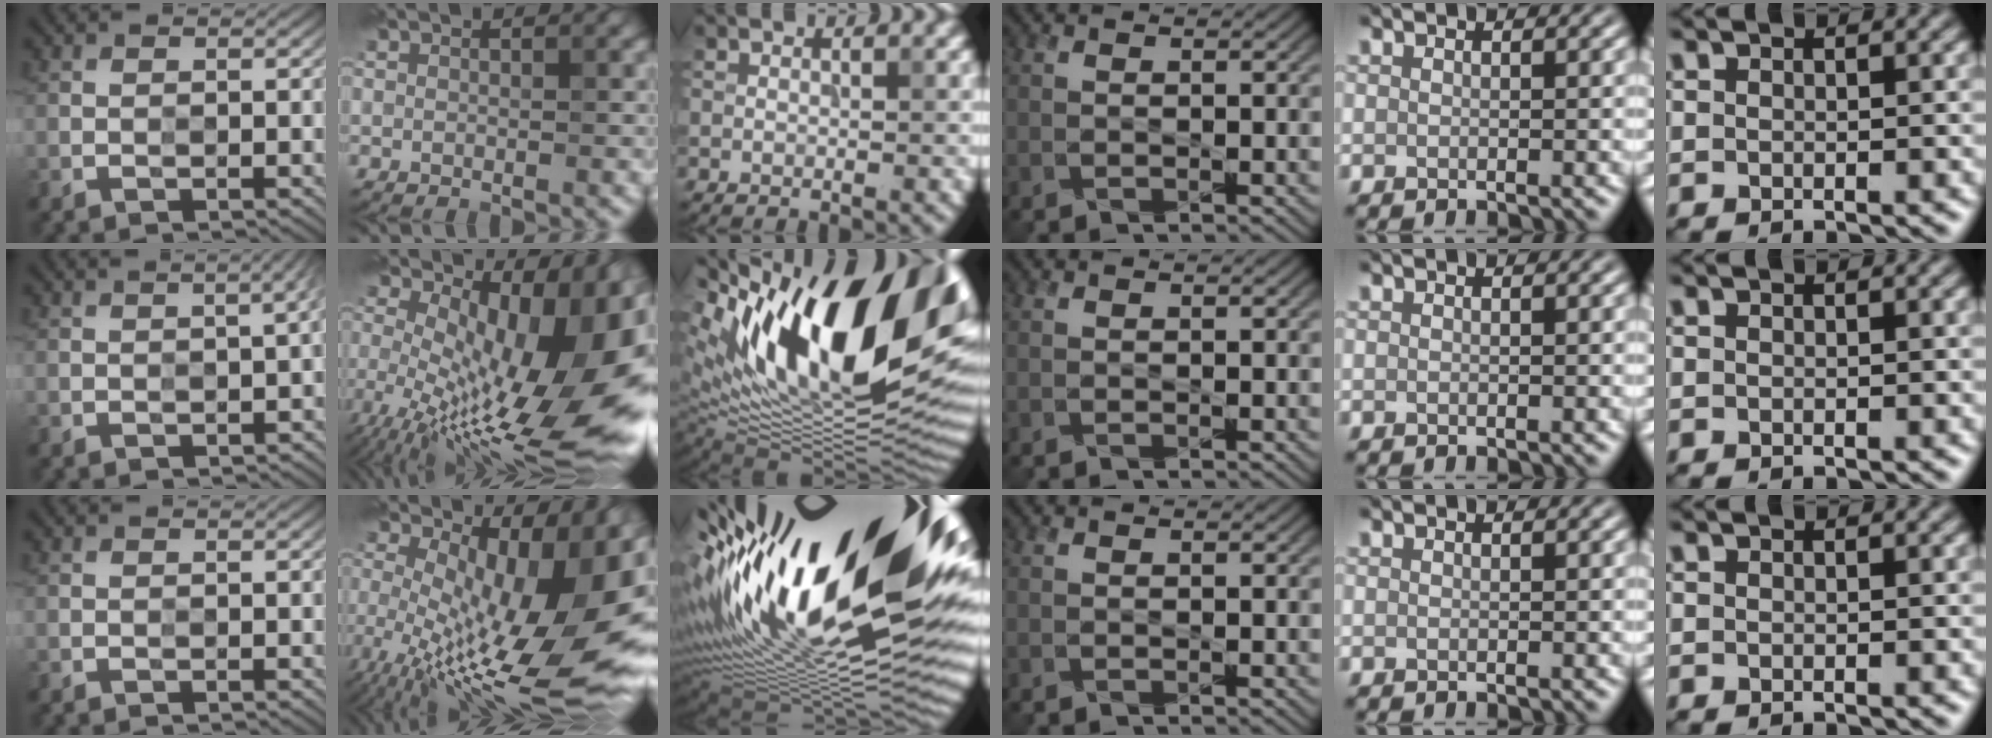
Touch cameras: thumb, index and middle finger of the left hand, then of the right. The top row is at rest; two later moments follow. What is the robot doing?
{"motion": "press", "object": "grip strengthener"}